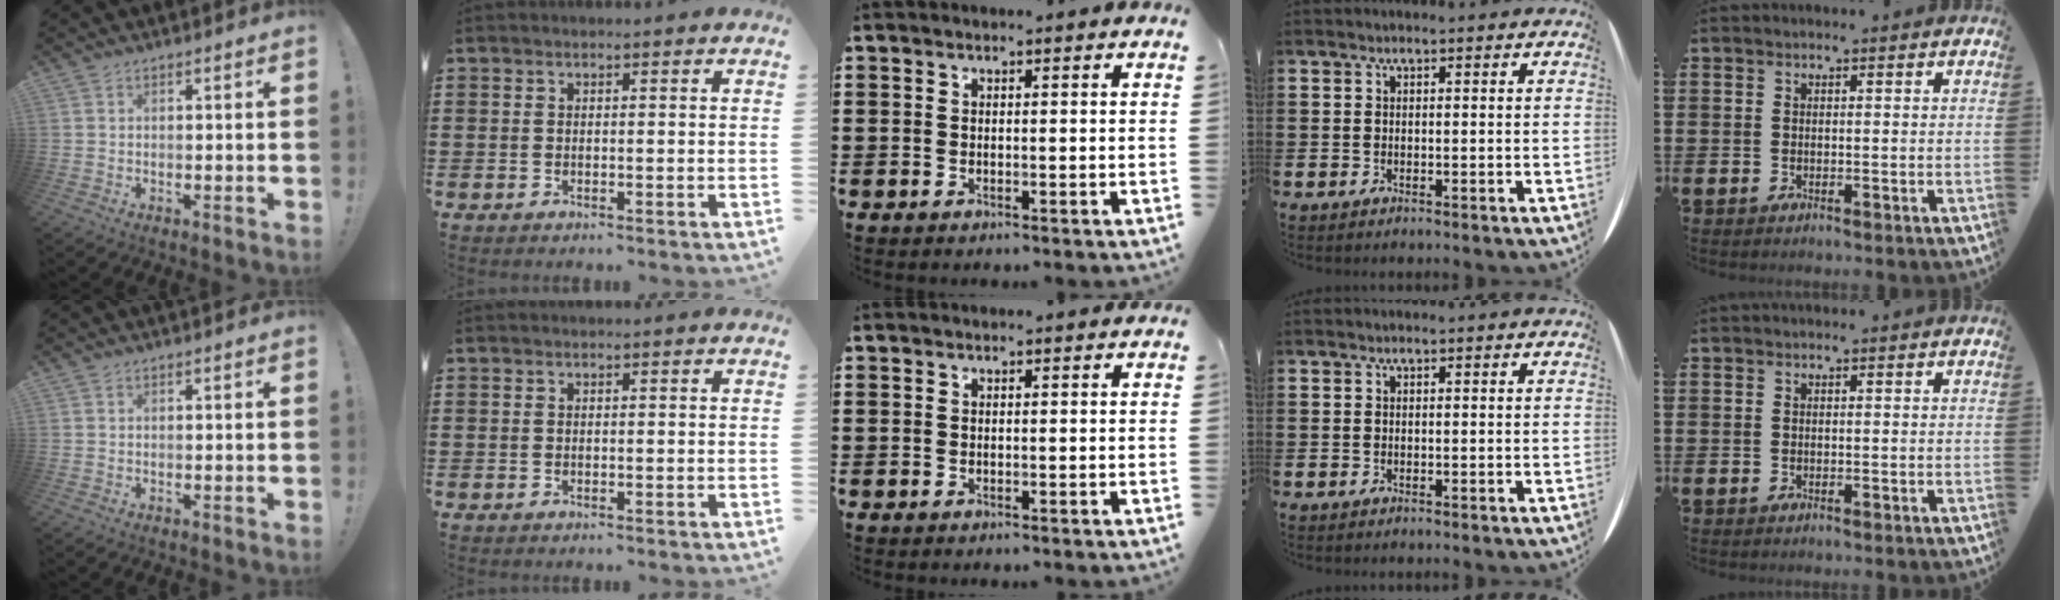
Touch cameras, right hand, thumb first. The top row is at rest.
{}